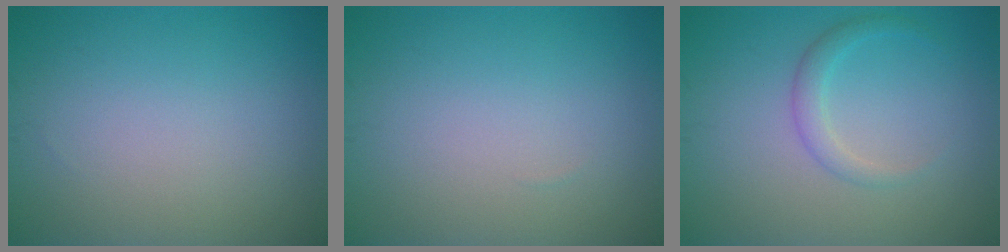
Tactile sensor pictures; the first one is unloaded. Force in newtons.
{"total": 0.0}
{"total": 1.8, "press": 1.8, "slide": 0.1}